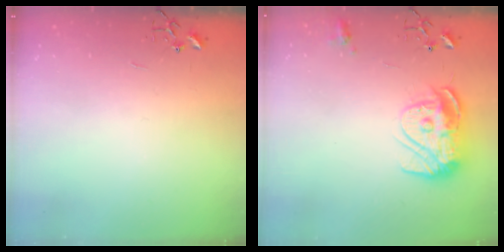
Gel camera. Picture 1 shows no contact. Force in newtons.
{"total": 14.2, "press": 14.1, "slide": 1.3}